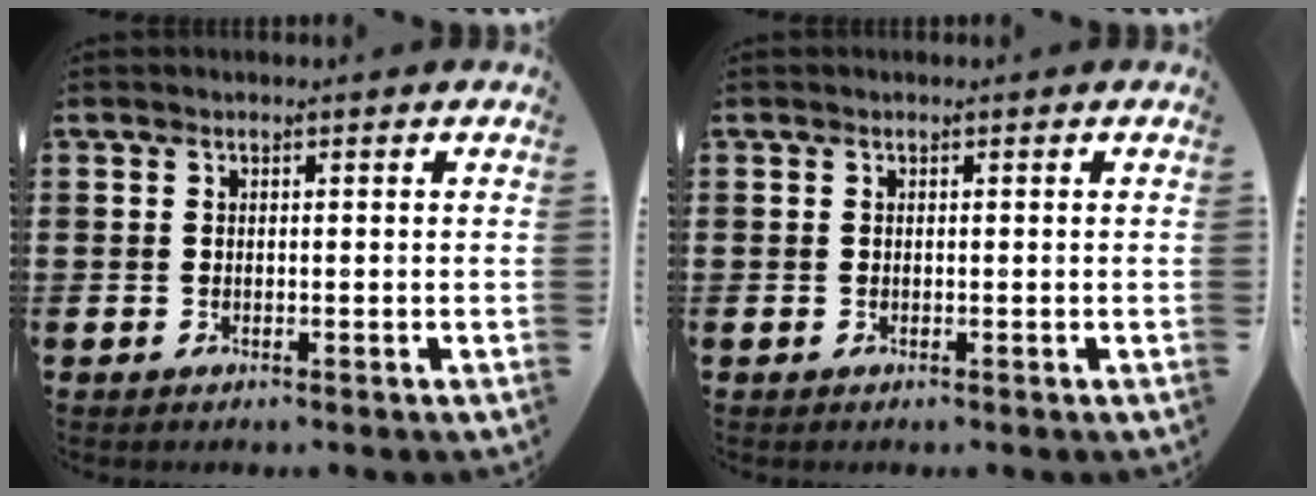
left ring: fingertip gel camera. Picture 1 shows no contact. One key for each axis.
{"total": 0.0}